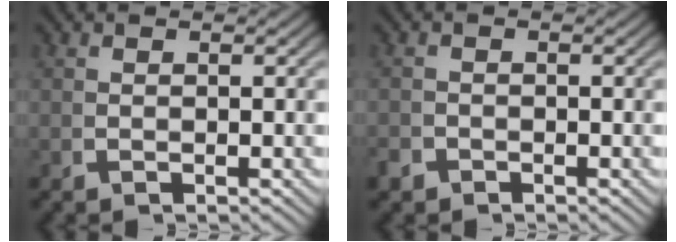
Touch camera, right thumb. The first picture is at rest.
{"total": 1.1, "force": [-1.0, 0.5, -0.2], "torque": [0.006, -0.006, -0.018]}